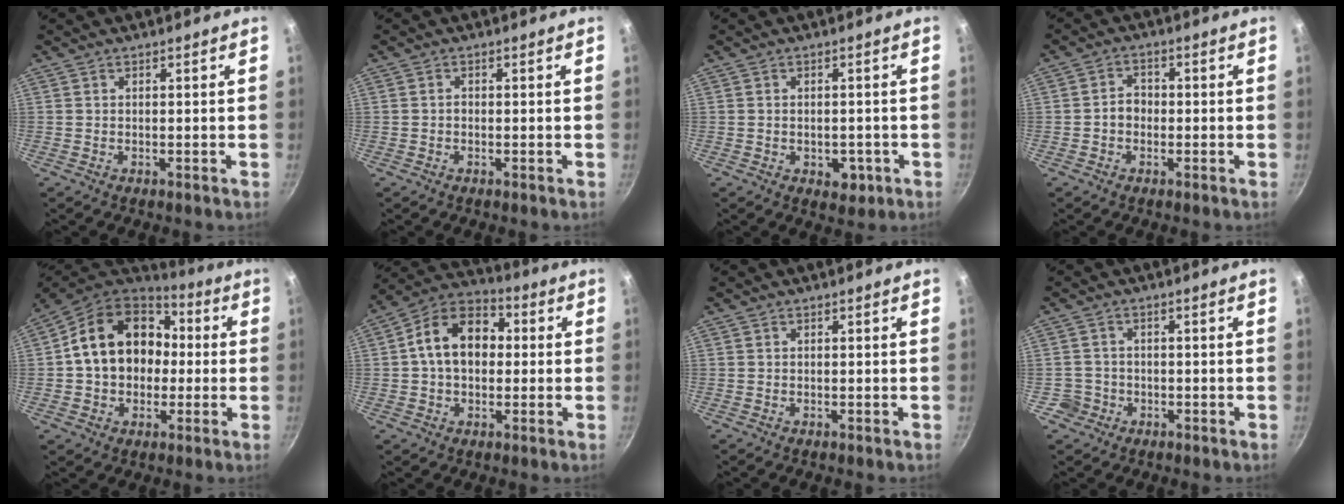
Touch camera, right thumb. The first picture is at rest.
{"total": 0.6, "force": [-0.2, 0.4, 0.3], "torque": [-0.005, 0.004, -0.005]}
{"total": 4.2, "force": [-1.4, 2.8, 2.8], "torque": [-0.024, 0.005, -0.010]}
{"total": 3.2, "force": [-0.7, 2.6, 1.7], "torque": [-0.011, 0.017, -0.015]}
{"total": 18.6, "force": [1.5, 14.5, 11.5], "torque": [-0.170, 0.040, 0.020]}
{"total": 13.3, "force": [1.1, 9.5, 9.2], "torque": [-0.116, 0.032, -0.002]}
{"total": 0.0}
{"total": 3.2, "force": [-1.2, 2.9, 0.1], "torque": [0.017, 0.026, -0.018]}